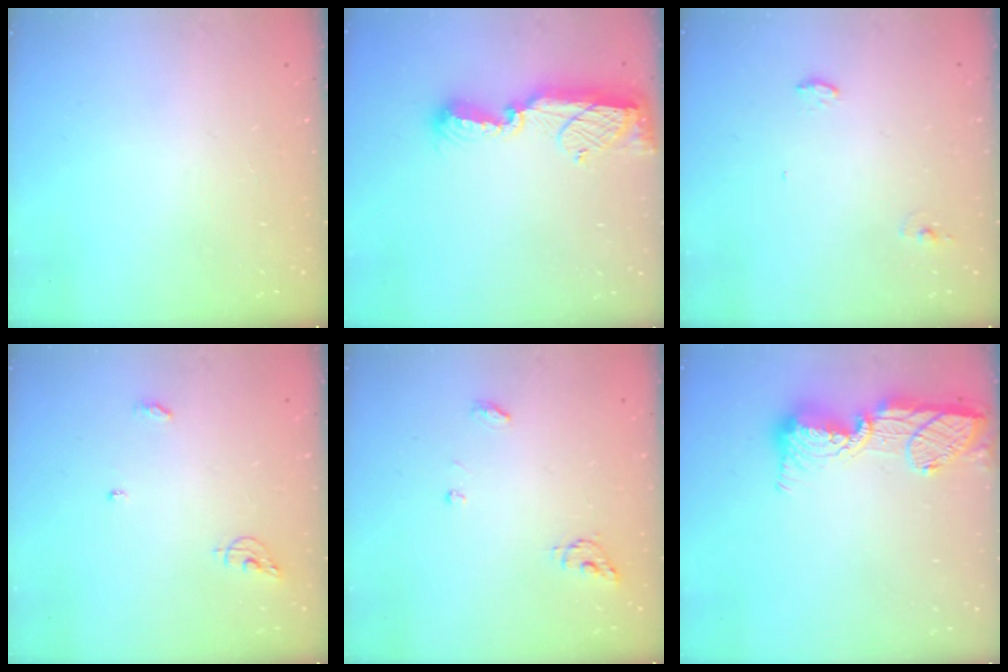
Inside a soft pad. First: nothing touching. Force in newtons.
{"total": 13.3, "press": 12.2, "slide": 5.5}
{"total": 5.1, "press": 4.5, "slide": 2.4}
{"total": 6.3, "press": 6.3, "slide": 0.2}
{"total": 5.2, "press": 5.2, "slide": 0.0}
{"total": 16.3, "press": 16.3, "slide": 1.3}